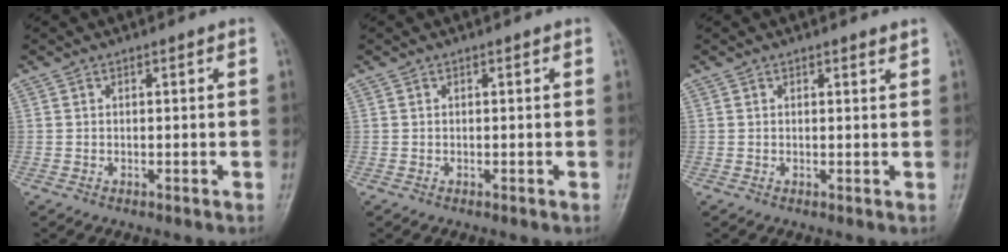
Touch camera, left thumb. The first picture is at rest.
{"total": 0.0}
{"total": 0.8, "force": [0.7, 0.2, 0.3], "torque": [-0.005, -0.006, 0.008]}